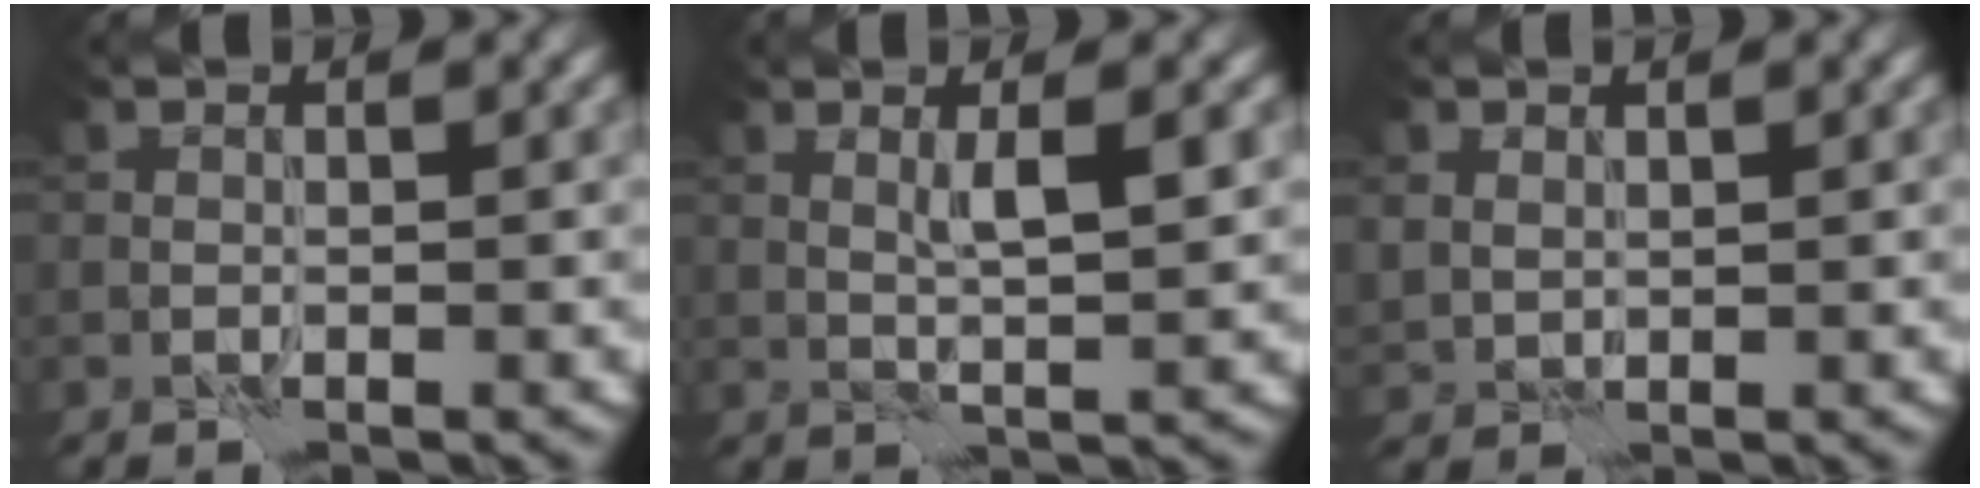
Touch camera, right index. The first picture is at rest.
{"total": 2.7, "force": [1.1, 0.3, 2.5], "torque": [-0.045, -0.002, 0.020]}
{"total": 1.4, "force": [1.0, 1.0, 0.2], "torque": [-0.007, -0.003, 0.022]}